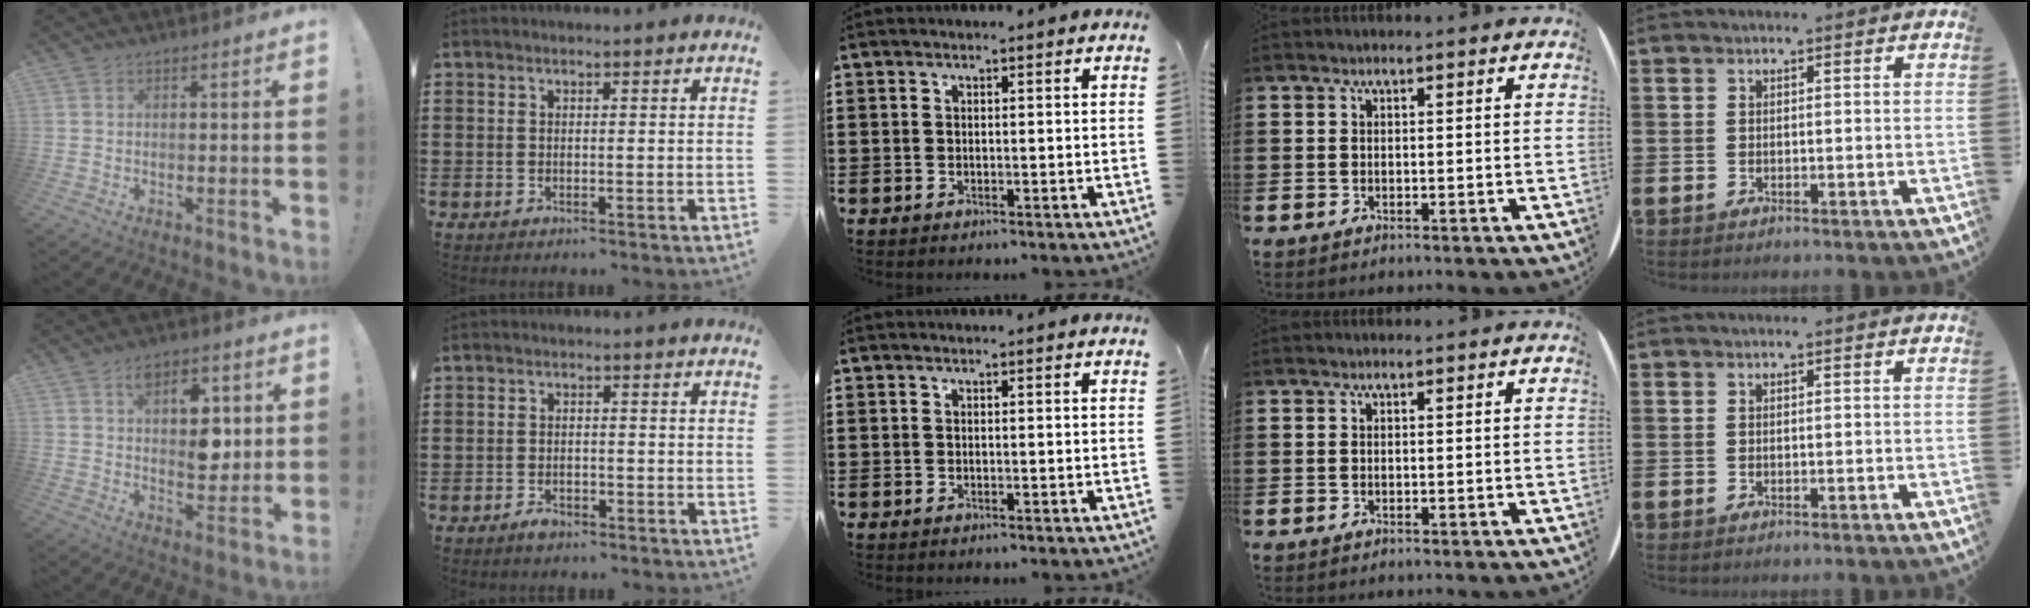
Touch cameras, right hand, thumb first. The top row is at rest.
{"thumb": {"total": 10.5, "force": [3.6, 7.0, 6.9], "torque": [-0.078, -0.014, 0.064]}, "index": {"total": 1.5, "force": [-1.1, 0.6, 0.8], "torque": [-0.015, -0.002, -0.022]}}